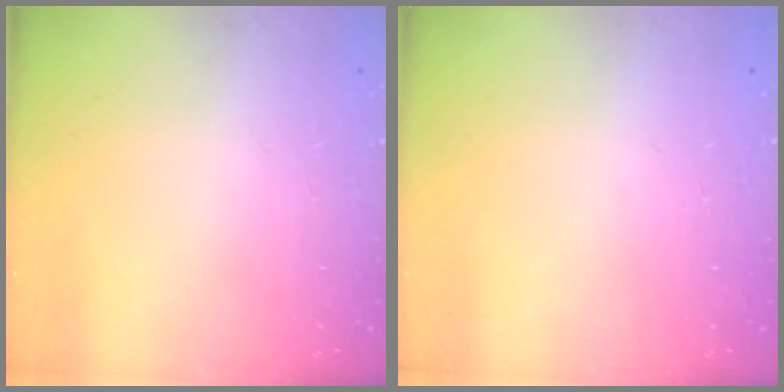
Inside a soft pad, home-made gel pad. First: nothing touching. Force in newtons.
{"total": 0.0}